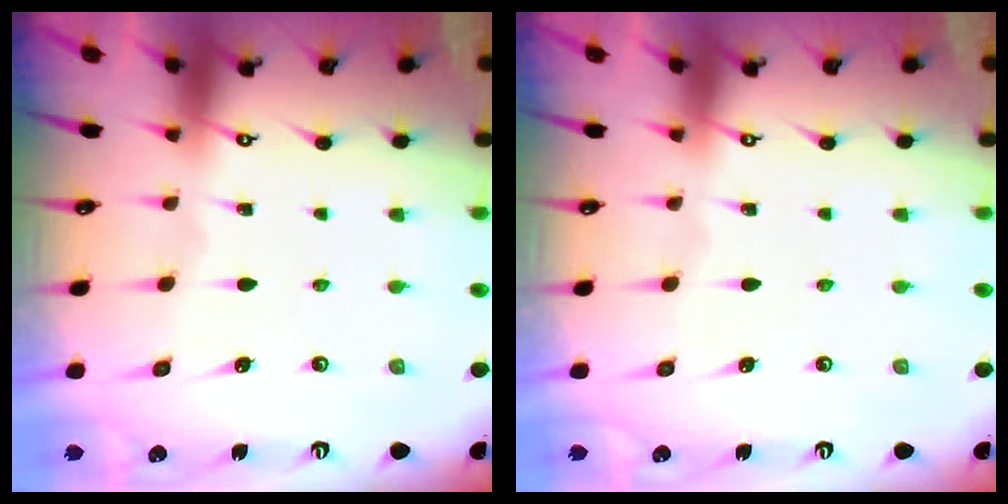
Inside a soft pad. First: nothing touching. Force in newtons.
{"total": 0.0}